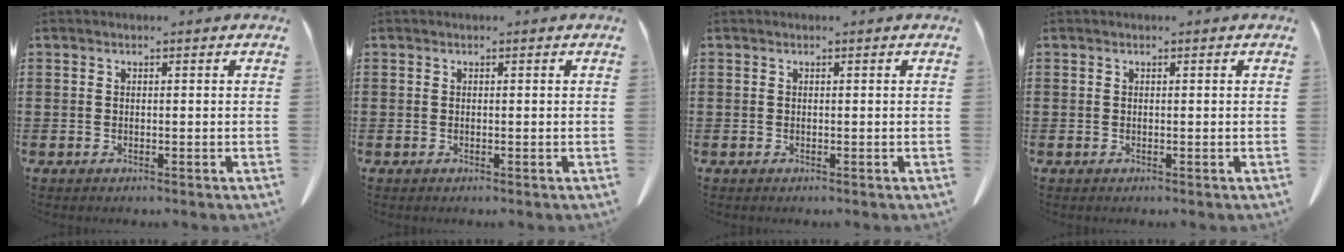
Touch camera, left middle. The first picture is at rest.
{"total": 0.0}
{"total": 0.0}
{"total": 0.0}